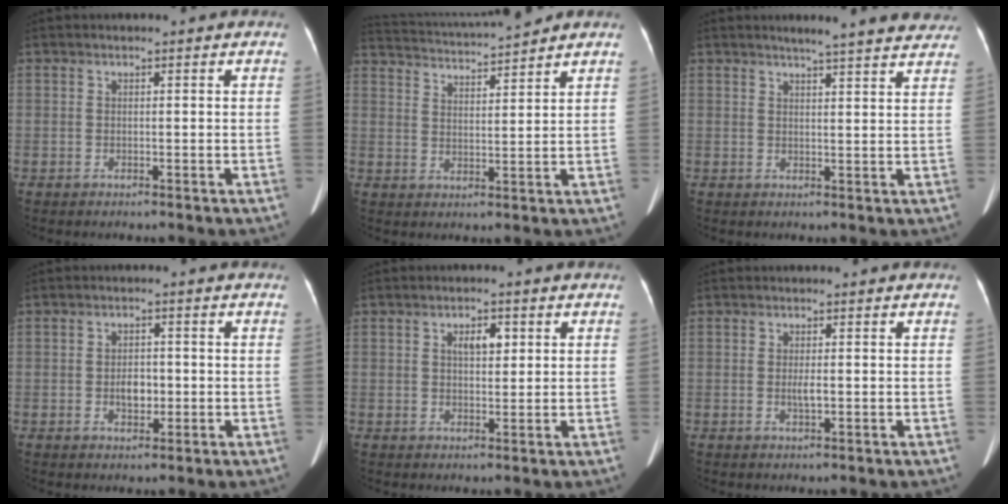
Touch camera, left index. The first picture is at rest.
{"total": 10.9, "force": [10.4, -0.9, 3.2], "torque": [-0.070, 0.020, 0.165]}
{"total": 11.3, "force": [10.2, 1.0, 4.8], "torque": [-0.049, 0.000, 0.106]}
{"total": 3.0, "force": [-0.6, 1.9, 2.2], "torque": [-0.036, 0.004, -0.006]}
{"total": 3.1, "force": [1.1, 1.3, 2.6], "torque": [-0.047, 0.005, 0.019]}
{"total": 1.4, "force": [-0.2, 0.2, 1.4], "torque": [-0.027, -0.002, -0.002]}